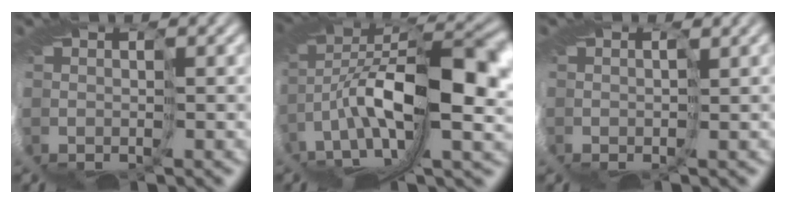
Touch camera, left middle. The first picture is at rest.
{"total": 11.2, "force": [1.5, 4.6, 10.1], "torque": [-0.216, 0.010, 0.030]}
{"total": 0.7, "force": [0.0, 0.1, 0.7], "torque": [-0.022, 0.001, -0.004]}